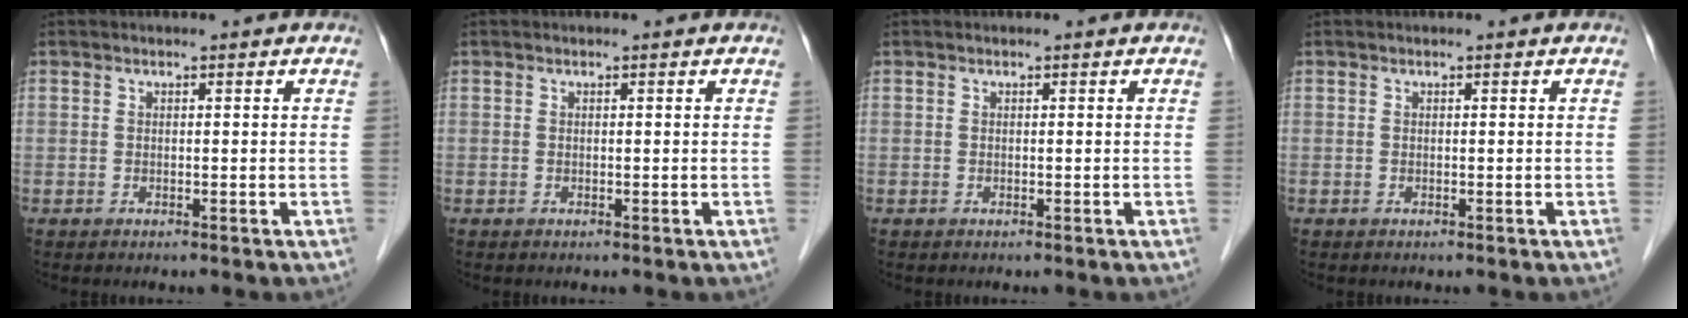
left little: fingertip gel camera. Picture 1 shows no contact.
{"total": 0.0}
{"total": 0.0}
{"total": 0.0}